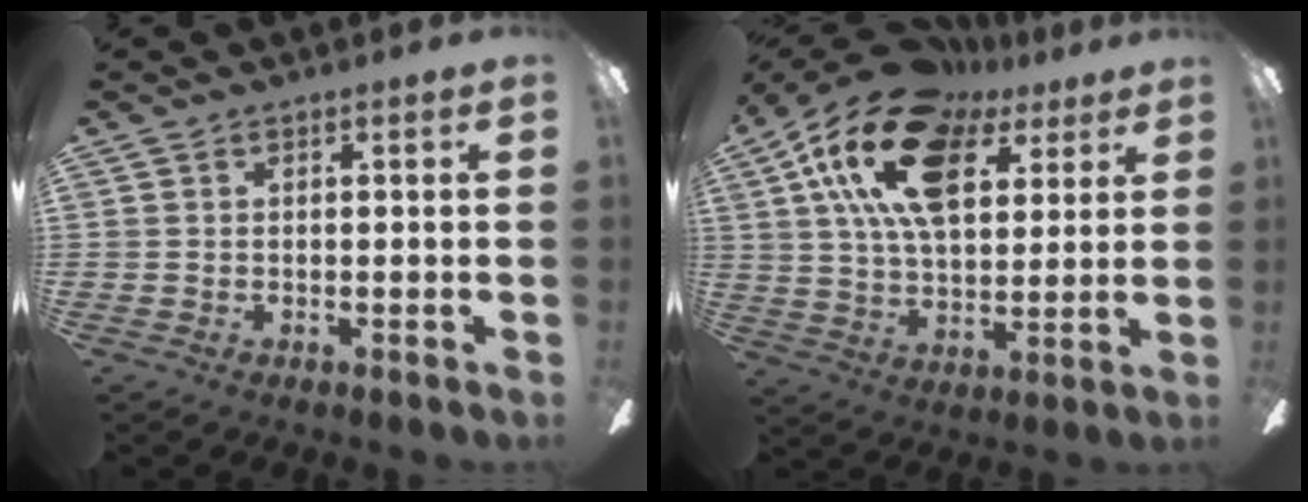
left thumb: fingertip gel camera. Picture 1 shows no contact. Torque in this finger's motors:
{"motor_torque": [0.58, 0.66, 1.43, -1.34, 0.56]}